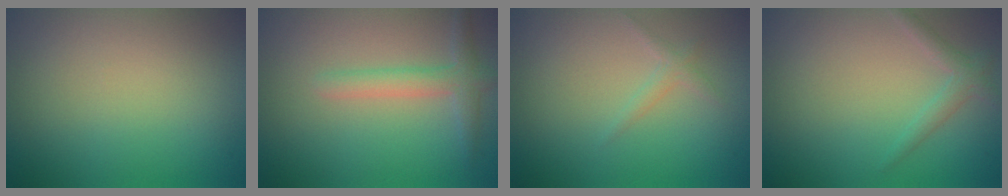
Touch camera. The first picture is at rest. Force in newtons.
{"total": 2.4, "press": 2.4, "slide": 0.1}
{"total": 1.0, "press": 1.0, "slide": 0.0}
{"total": 1.6, "press": 1.6, "slide": 0.1}